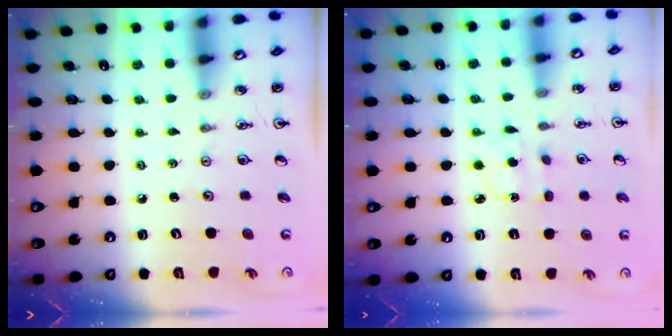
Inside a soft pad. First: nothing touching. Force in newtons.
{"total": 4.0, "press": 3.9, "slide": 0.6}